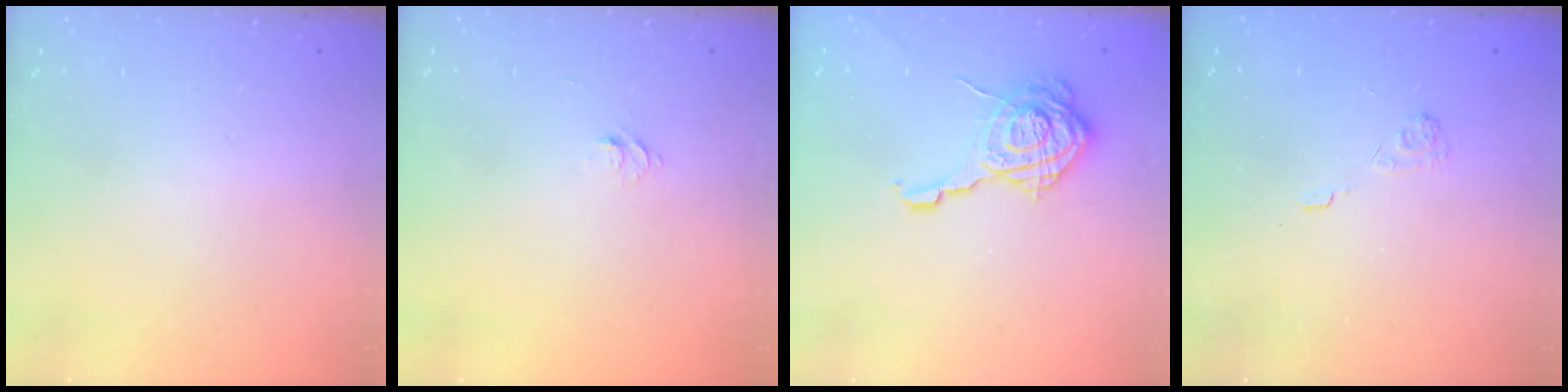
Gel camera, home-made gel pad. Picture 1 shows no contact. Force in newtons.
{"total": 4.7, "press": 4.6, "slide": 0.5}
{"total": 16.1, "press": 16.1, "slide": 0.5}
{"total": 2.1, "press": 1.5, "slide": 1.4}